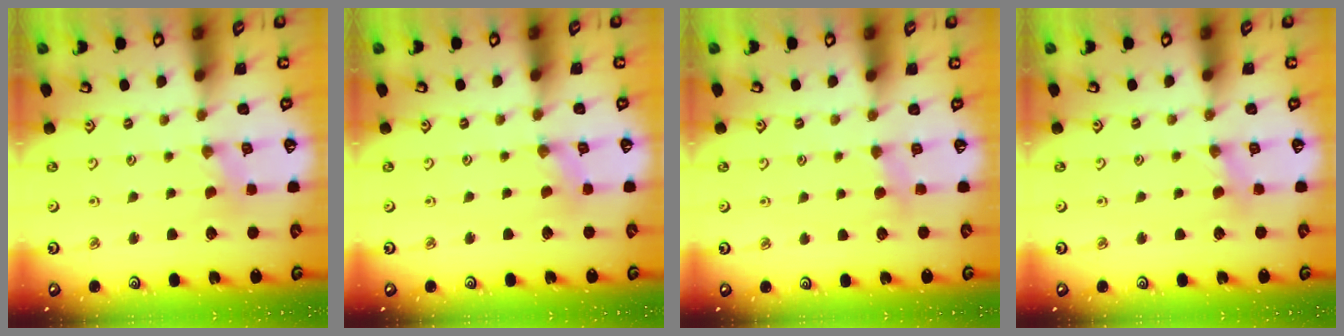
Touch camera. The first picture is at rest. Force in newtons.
{"total": 0.0}
{"total": 3.5, "press": 3.5, "slide": 0.5}
{"total": 2.1, "press": 2.0, "slide": 0.4}